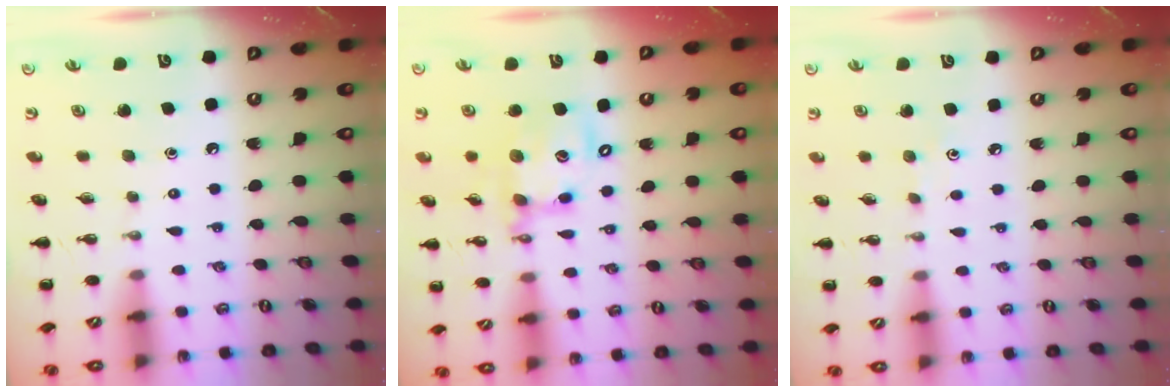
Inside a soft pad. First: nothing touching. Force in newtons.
{"total": 13.4, "press": 13.1, "slide": 2.7}
{"total": 3.1, "press": 2.9, "slide": 1.0}